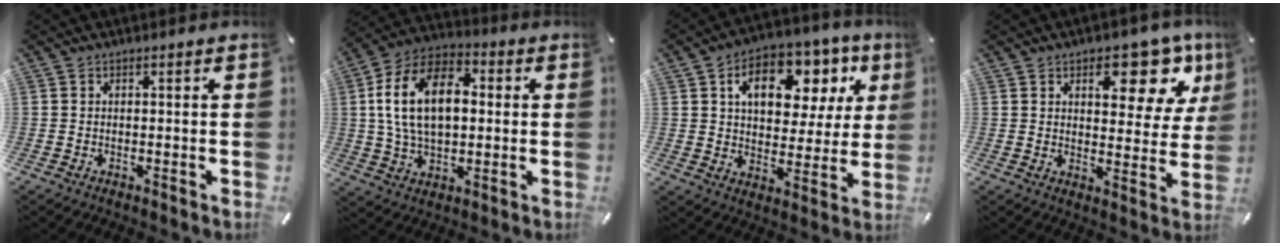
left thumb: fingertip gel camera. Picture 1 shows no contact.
{"total": 17.1, "force": [2.3, 10.9, 12.9], "torque": [-0.269, 0.009, 0.036]}
{"total": 15.5, "force": [6.6, 10.1, 9.7], "torque": [-0.140, -0.024, 0.110]}
{"total": 13.1, "force": [6.4, 7.3, 8.8], "torque": [-0.093, -0.038, 0.101]}